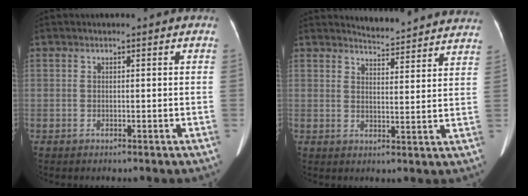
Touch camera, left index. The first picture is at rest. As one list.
[{"total": 12.5, "force": [12.3, 1.0, 2.1], "torque": [-0.017, -0.024, 0.133]}]